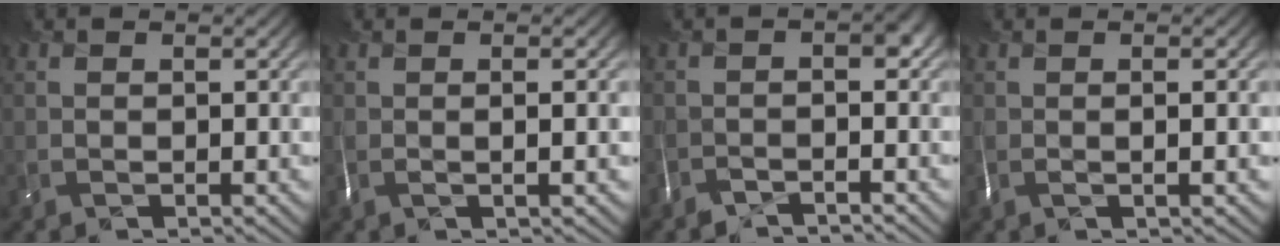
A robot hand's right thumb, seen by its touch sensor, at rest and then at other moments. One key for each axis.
{"total": 2.0, "fx": -0.5, "fy": -0.3, "fz": 2.0, "tx": -0.021, "ty": 0.006, "tz": -0.015}
{"total": 2.5, "fx": -2.4, "fy": -0.4, "fz": 0.6, "tx": 0.005, "ty": 0.000, "tz": -0.051}
{"total": 1.7, "fx": -0.5, "fy": -0.4, "fz": 1.6, "tx": -0.017, "ty": 0.005, "tz": -0.015}